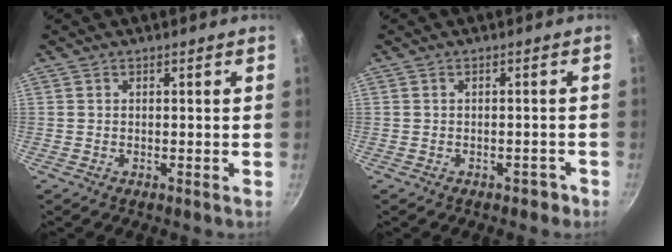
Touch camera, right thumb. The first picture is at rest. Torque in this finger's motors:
{"motor_torque": [-0.20, 0.10, -0.27, 0.09, 0.01]}